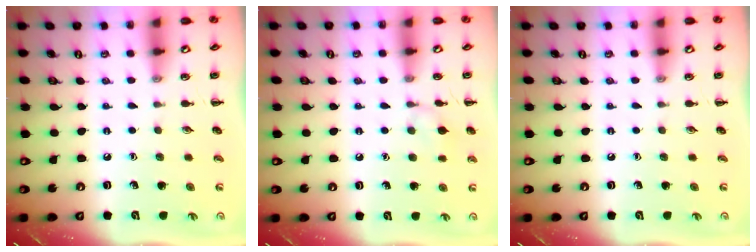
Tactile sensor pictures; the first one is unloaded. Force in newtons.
{"total": 6.6, "press": 6.2, "slide": 2.2}
{"total": 0.0}